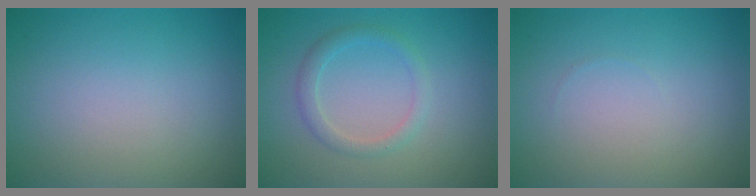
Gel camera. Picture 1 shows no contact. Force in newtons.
{"total": 1.9, "press": 1.9, "slide": 0.1}
{"total": 0.0}